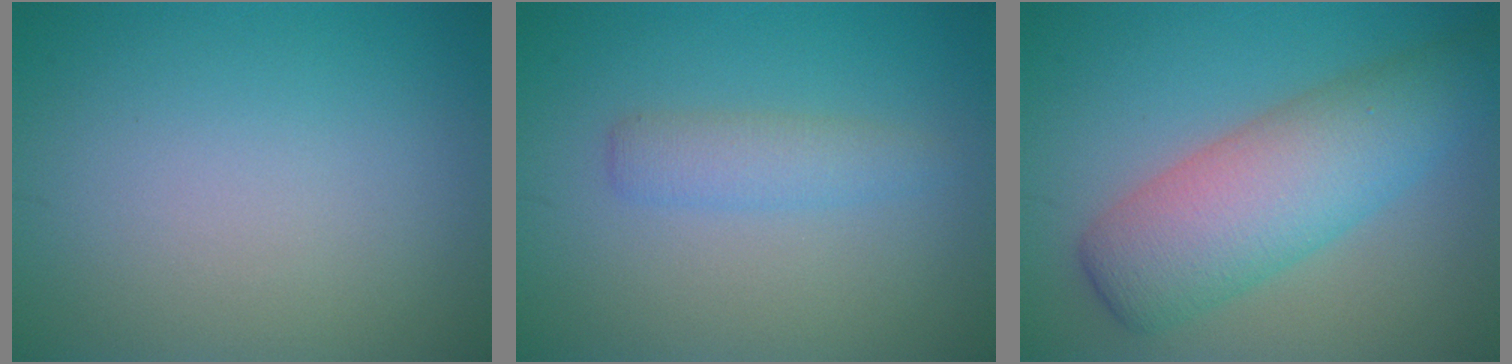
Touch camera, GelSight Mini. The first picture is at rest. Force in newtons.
{"total": 2.1, "press": 2.1, "slide": 0.1}
{"total": 7.5, "press": 7.5, "slide": 0.2}